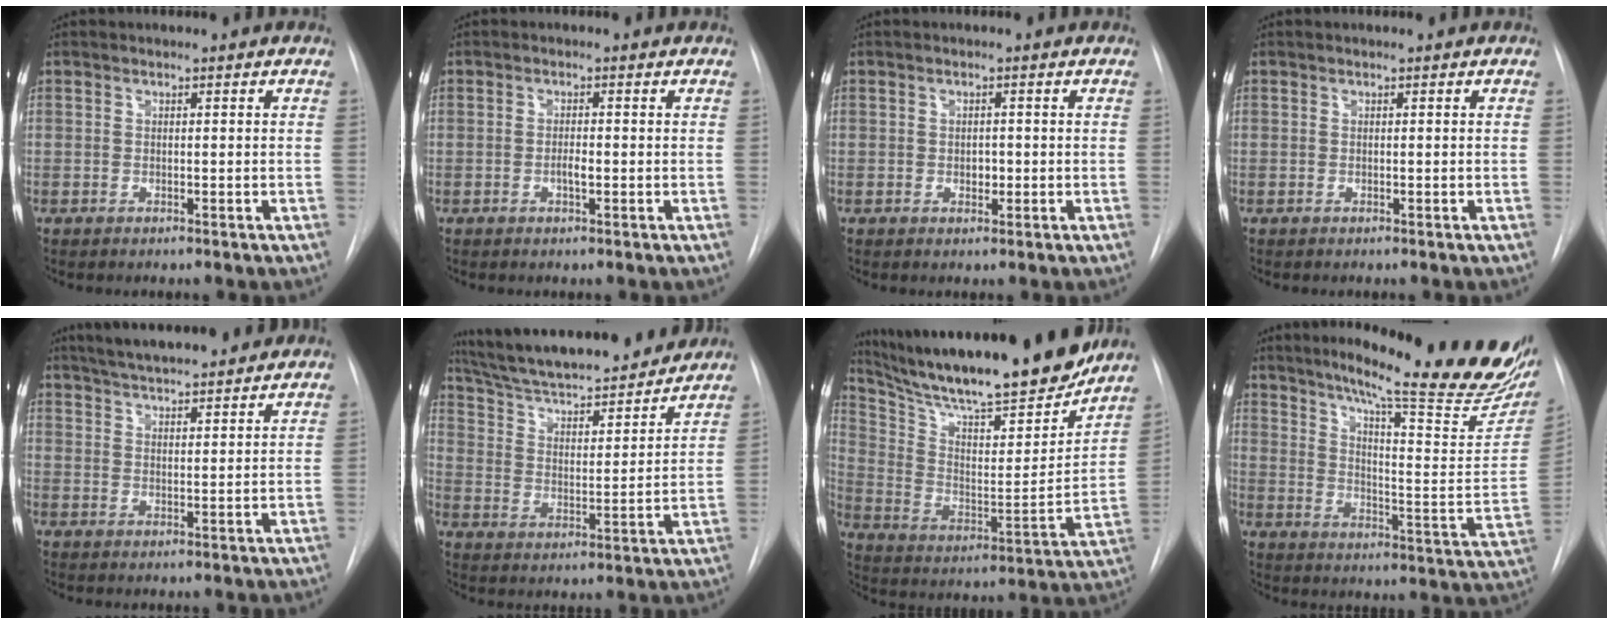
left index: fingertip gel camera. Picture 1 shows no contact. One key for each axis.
{"total": 1.5, "fx": -0.5, "fy": 0.4, "fz": 1.3, "tx": -0.024, "ty": -0.002, "tz": -0.011}
{"total": 1.4, "fx": -0.3, "fy": 1.0, "fz": 0.9, "tx": -0.014, "ty": -0.002, "tz": -0.003}
{"total": 0.0}
{"total": 13.1, "fx": 11.7, "fy": 1.7, "fz": 5.7, "tx": -0.092, "ty": 0.019, "tz": 0.173}
{"total": 22.6, "fx": 20.3, "fy": 3.5, "fz": 9.3, "tx": -0.154, "ty": 0.001, "tz": 0.301}
{"total": 27.4, "fx": 23.6, "fy": 3.2, "fz": 13.6, "tx": -0.244, "ty": -0.043, "tz": 0.354}
{"total": 26.6, "fx": 21.3, "fy": 1.9, "fz": 15.8, "tx": -0.229, "ty": -0.079, "tz": 0.274}